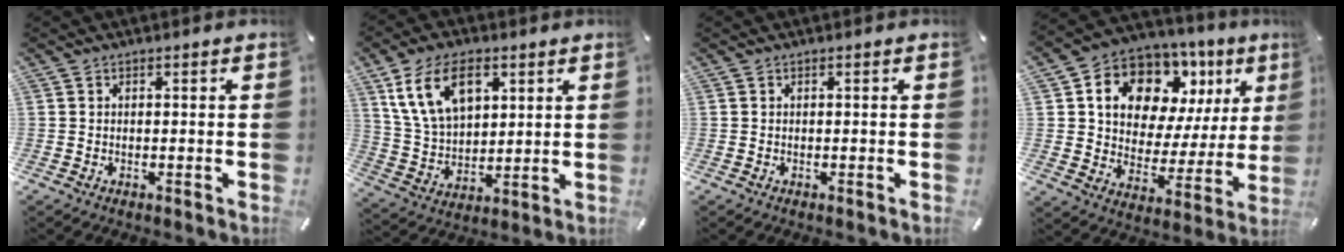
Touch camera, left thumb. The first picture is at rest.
{"total": 13.5, "force": [6.3, 8.6, 8.2], "torque": [-0.186, -0.003, 0.116]}
{"total": 0.0}
{"total": 14.1, "force": [8.0, 9.7, 6.6], "torque": [-0.115, -0.052, 0.142]}